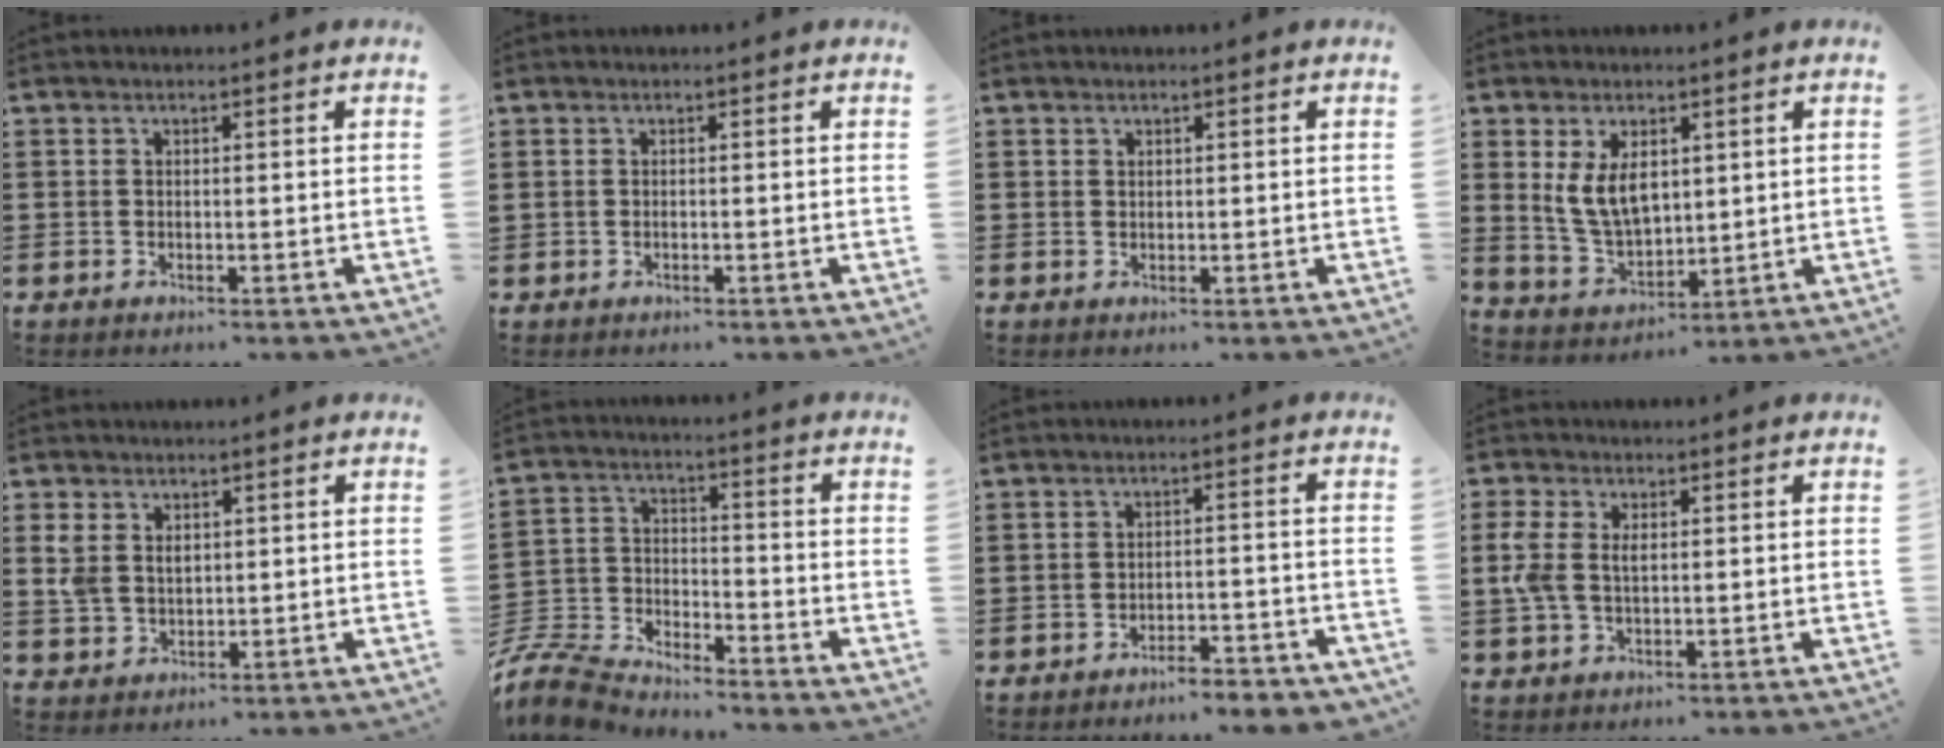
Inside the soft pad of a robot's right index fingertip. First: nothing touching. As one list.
[{"total": 0.0}, {"total": 0.6, "force": [0.4, 0.4, 0.1], "torque": [-0.004, 0.001, 0.009]}, {"total": 7.3, "force": [2.2, 4.2, 5.5], "torque": [-0.131, 0.006, 0.038]}, {"total": 3.5, "force": [1.3, 2.5, 2.0], "torque": [-0.046, 0.011, 0.023]}, {"total": 8.3, "force": [-8.1, 1.5, 1.4], "torque": [-0.058, 0.001, -0.171]}, {"total": 3.4, "force": [-3.3, 0.1, 0.7], "torque": [-0.016, 0.001, -0.070]}, {"total": 4.1, "force": [0.6, 2.4, 3.3], "torque": [-0.083, 0.005, 0.005]}]